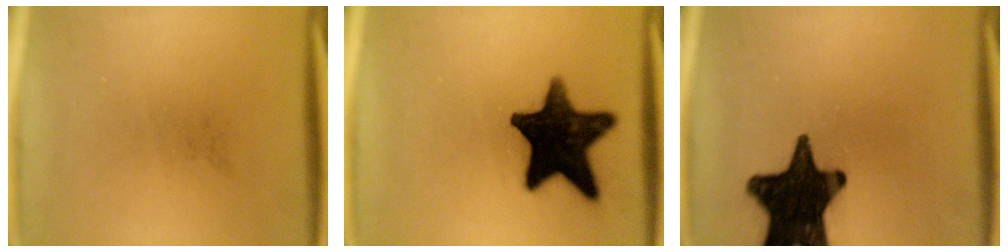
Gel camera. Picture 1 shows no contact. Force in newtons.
{"total": 16.2}
{"total": 18.8}